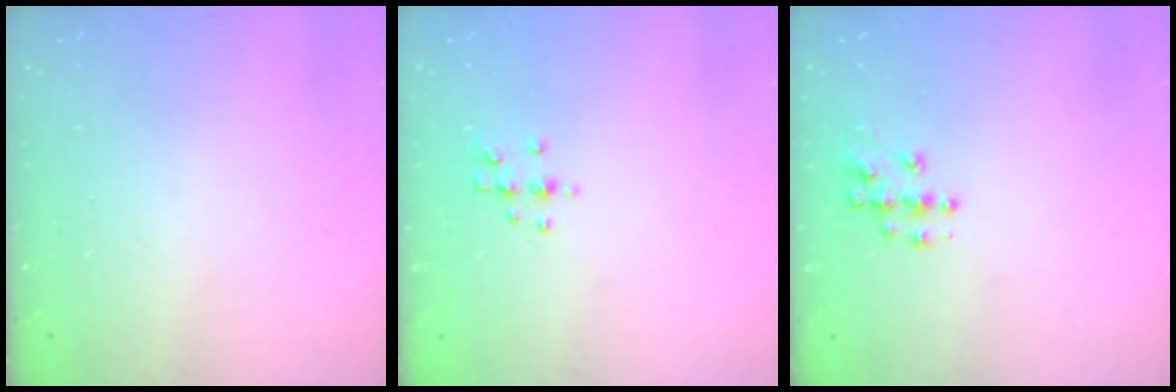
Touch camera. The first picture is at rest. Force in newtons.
{"total": 6.5, "press": 6.4, "slide": 1.2}
{"total": 7.5, "press": 7.5, "slide": 0.4}